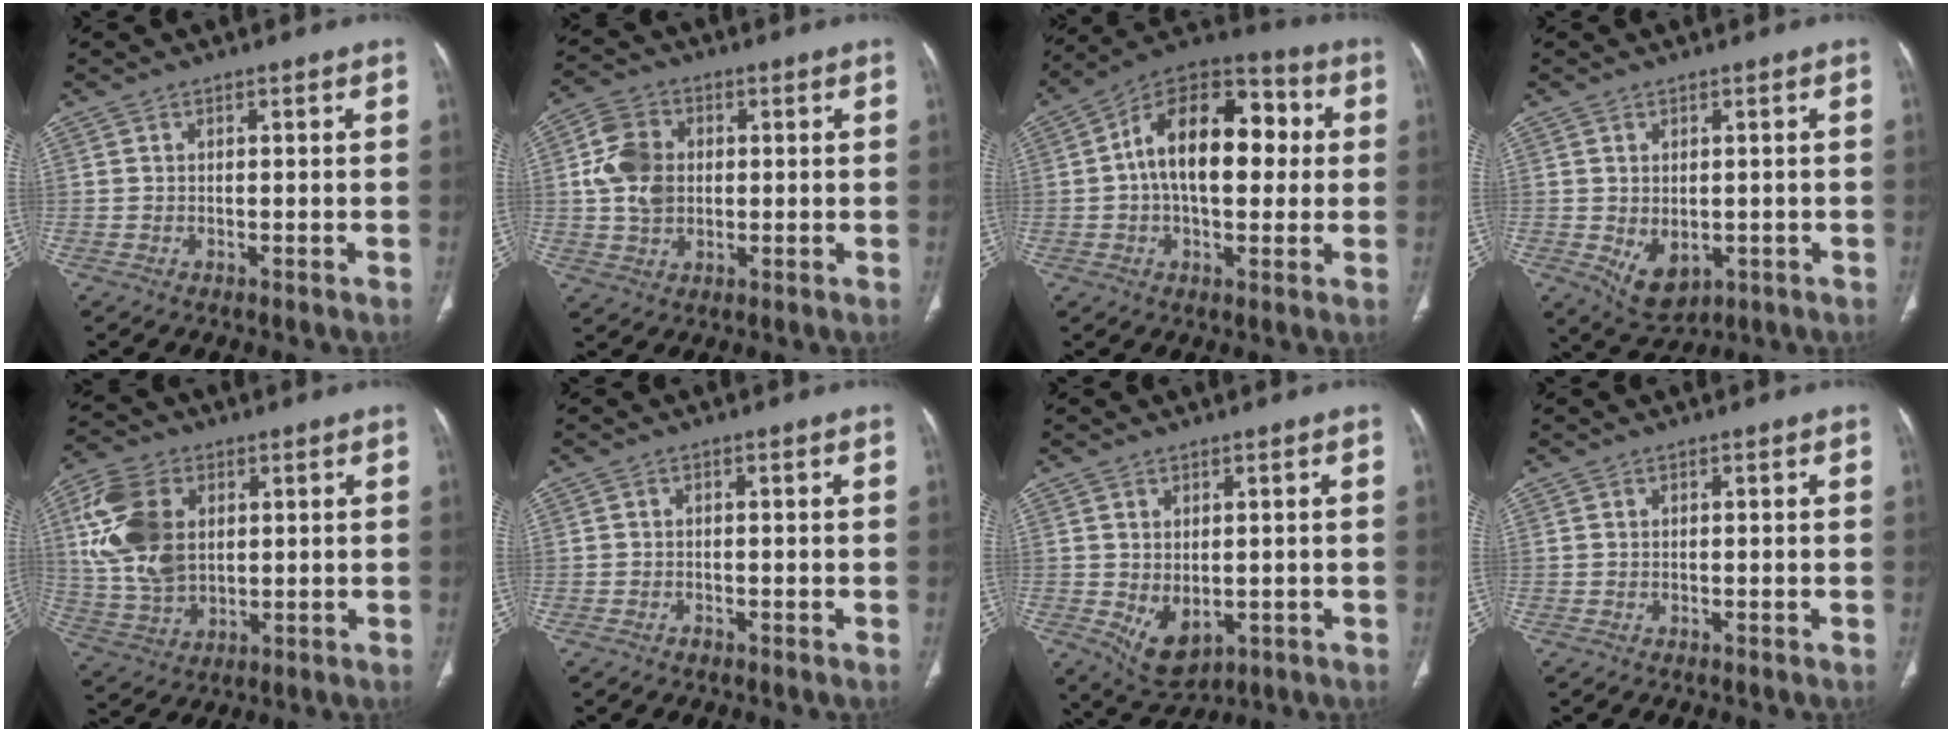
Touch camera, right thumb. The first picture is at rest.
{"total": 9.4, "force": [0.7, 7.2, 6.0], "torque": [-0.104, 0.006, 0.009]}
{"total": 19.3, "force": [1.8, 11.2, 15.7], "torque": [-0.225, 0.036, 0.020]}
{"total": 6.4, "force": [-1.2, 4.3, 4.6], "torque": [-0.060, -0.008, 0.004]}
{"total": 15.2, "force": [3.4, 10.2, 10.7], "torque": [-0.212, -0.003, 0.070]}
{"total": 0.9, "force": [-0.6, 0.6, 0.3], "torque": [-0.004, 0.002, -0.011]}
{"total": 6.6, "force": [-0.9, 4.2, 4.9], "torque": [-0.070, -0.008, 0.009]}
{"total": 0.0}